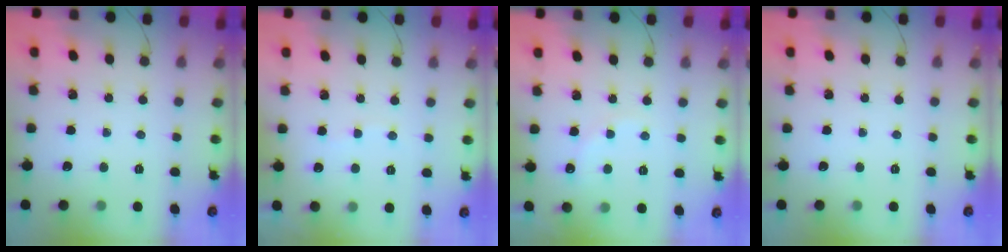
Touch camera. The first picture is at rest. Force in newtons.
{"total": 4.7, "press": 4.7, "slide": 0.7}
{"total": 6.3, "press": 6.2, "slide": 1.2}
{"total": 0.0}